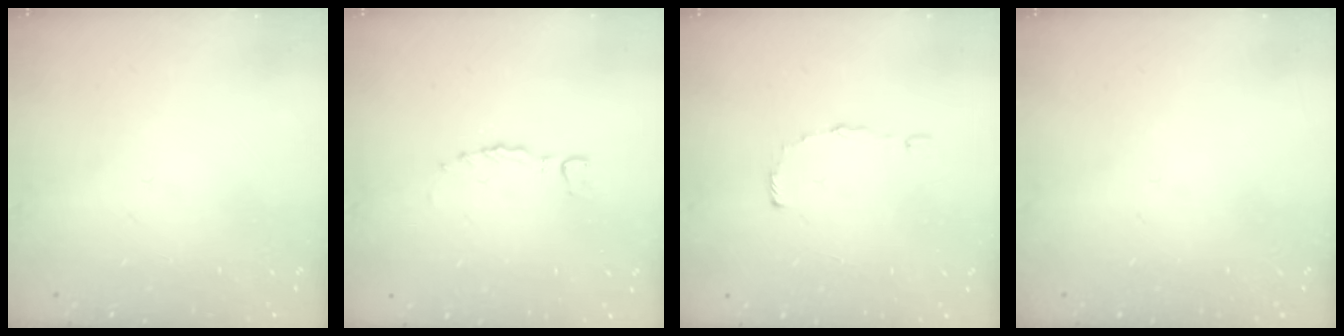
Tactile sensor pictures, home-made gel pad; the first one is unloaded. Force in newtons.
{"total": 0.0}
{"total": 3.8, "press": 3.7, "slide": 0.4}
{"total": 0.0}